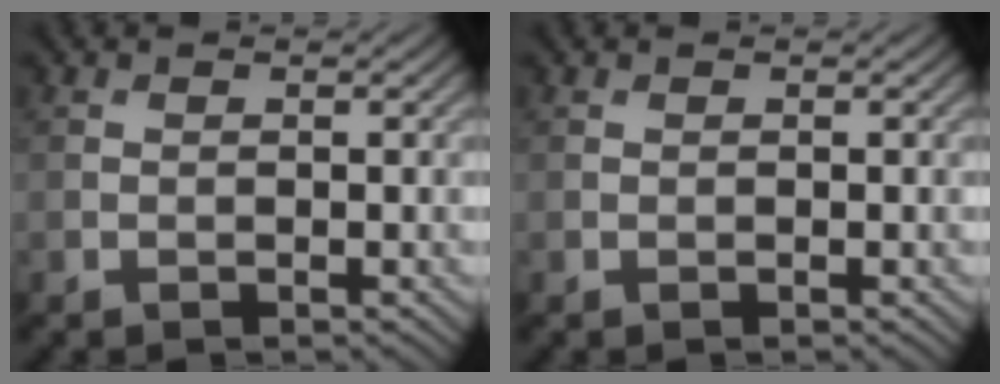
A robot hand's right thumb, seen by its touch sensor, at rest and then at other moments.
{"total": 0.0}